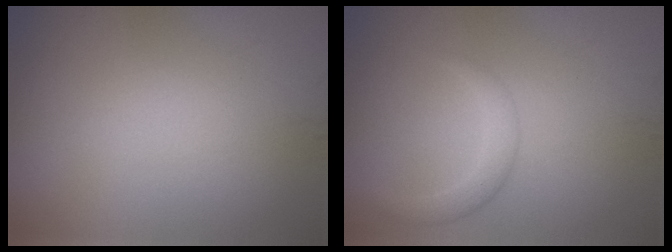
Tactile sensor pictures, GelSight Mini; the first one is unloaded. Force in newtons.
{"total": 1.8, "press": 1.8, "slide": 0.1}